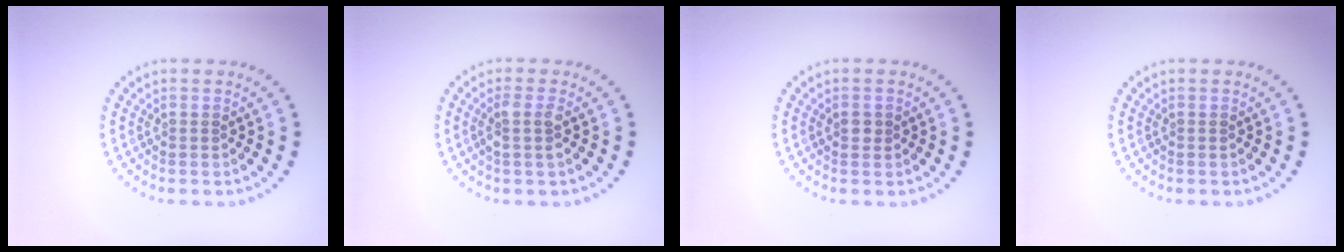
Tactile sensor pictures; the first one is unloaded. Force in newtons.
{"total": 1.8, "press": 1.5, "slide": 0.9}
{"total": 1.0, "press": 0.9, "slide": 0.2}
{"total": 0.0}